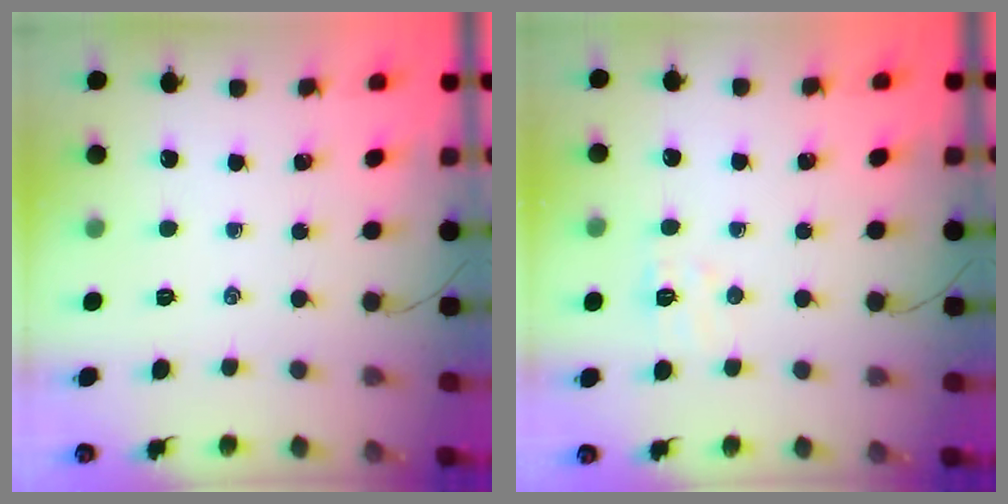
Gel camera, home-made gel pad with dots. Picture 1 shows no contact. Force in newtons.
{"total": 5.5, "press": 5.4, "slide": 1.0}